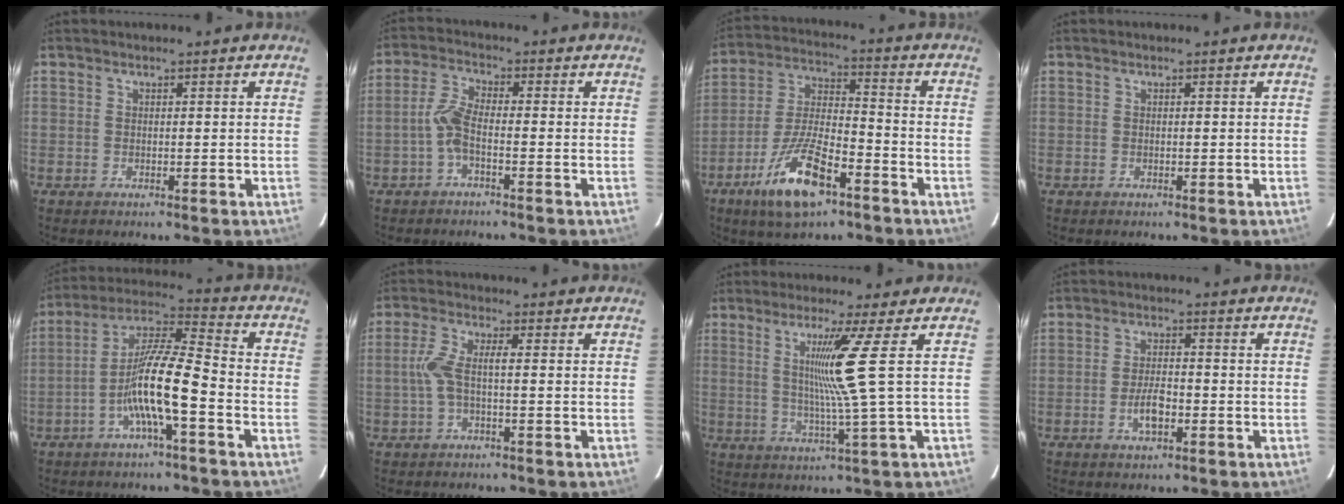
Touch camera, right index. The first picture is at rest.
{"total": 4.3, "force": [-1.5, 1.0, 3.9], "torque": [-0.086, 0.009, -0.033]}
{"total": 13.1, "force": [-7.5, 3.7, 10.1], "torque": [-0.206, -0.010, -0.135]}
{"total": 0.0}
{"total": 11.9, "force": [-4.0, 0.8, 11.2], "torque": [-0.213, 0.015, -0.077]}
{"total": 4.2, "force": [-0.4, 0.7, 4.2], "torque": [-0.100, 0.011, -0.010]}
{"total": 7.7, "force": [1.8, -3.2, 6.8], "torque": [-0.130, -0.016, 0.047]}
{"total": 4.2, "force": [-1.5, 1.4, 3.6], "torque": [-0.071, 0.002, -0.027]}